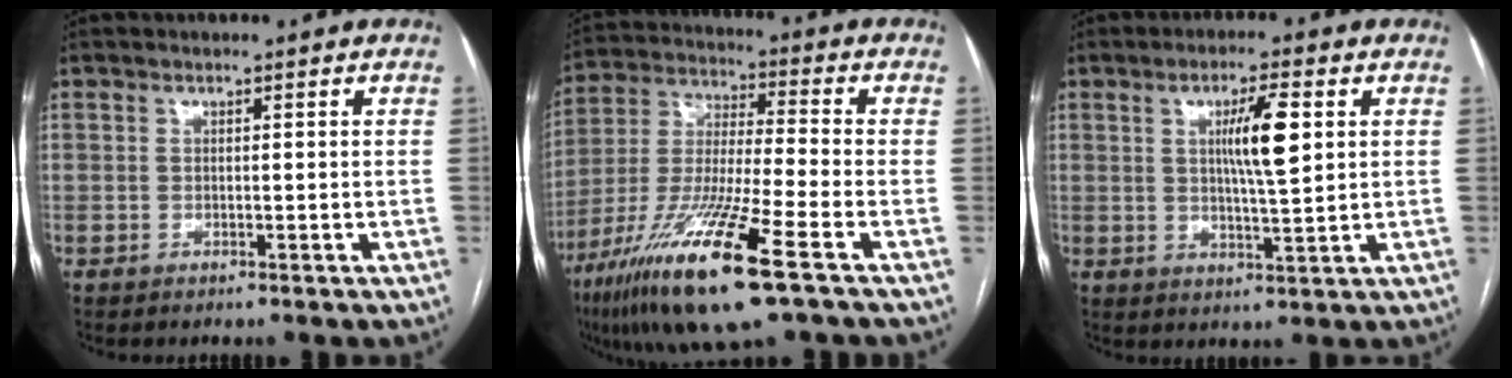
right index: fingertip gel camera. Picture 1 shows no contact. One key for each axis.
{"total": 18.8, "fx": -10.0, "fy": 0.7, "fz": 15.9, "tx": -0.333, "ty": -0.047, "tz": -0.187}
{"total": 7.3, "fx": 1.8, "fy": 0.5, "fz": 7.1, "tx": -0.123, "ty": 0.001, "tz": 0.031}